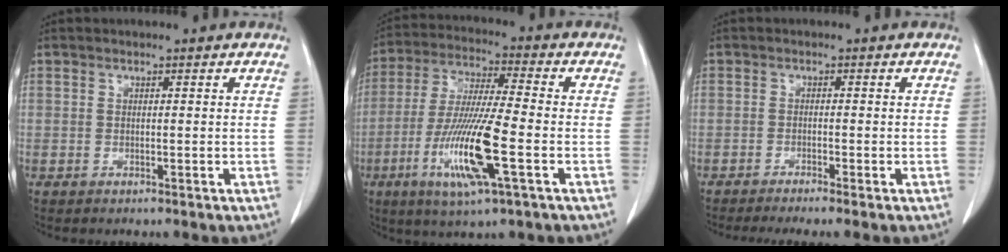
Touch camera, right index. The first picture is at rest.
{"total": 14.3, "force": [-4.6, 0.7, 13.5], "torque": [-0.275, -0.021, -0.088]}
{"total": 4.3, "force": [-3.5, -0.5, 2.3], "torque": [-0.030, -0.006, -0.056]}